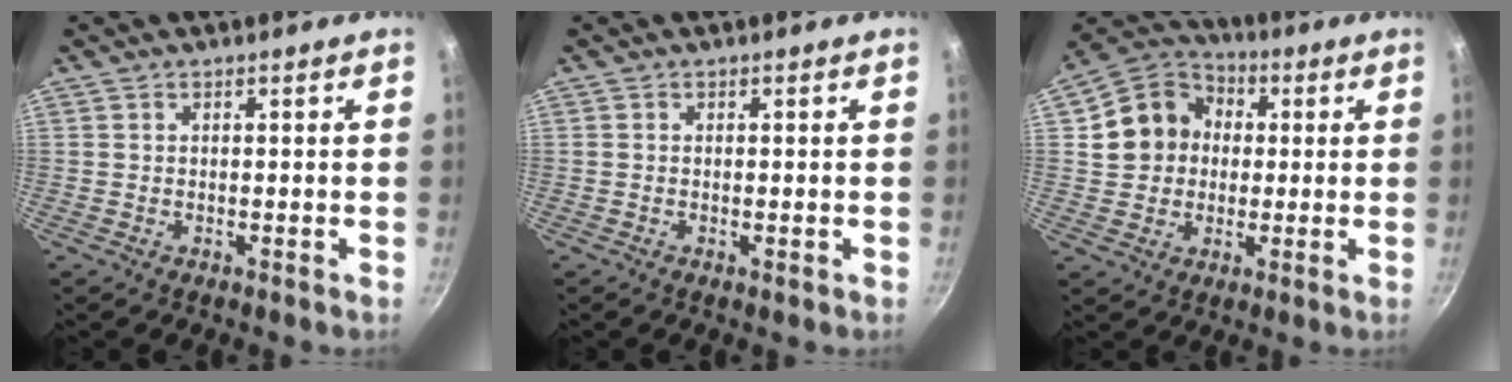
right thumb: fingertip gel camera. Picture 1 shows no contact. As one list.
[{"total": 0.5, "force": [-0.2, 0.1, 0.5], "torque": [-0.008, 0.000, -0.004]}, {"total": 11.9, "force": [1.6, 10.5, 5.3], "torque": [-0.063, 0.024, 0.013]}]